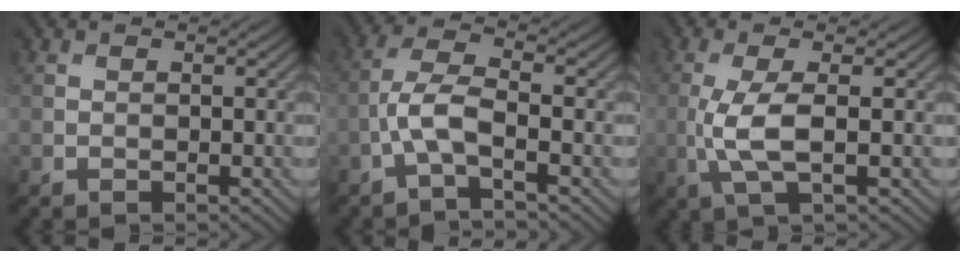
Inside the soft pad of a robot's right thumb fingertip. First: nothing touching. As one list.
[{"total": 3.4, "force": [-1.9, 0.5, 2.8], "torque": [-0.069, 0.012, -0.048]}, {"total": 4.0, "force": [-0.8, 0.7, 3.8], "torque": [-0.097, 0.003, -0.017]}]